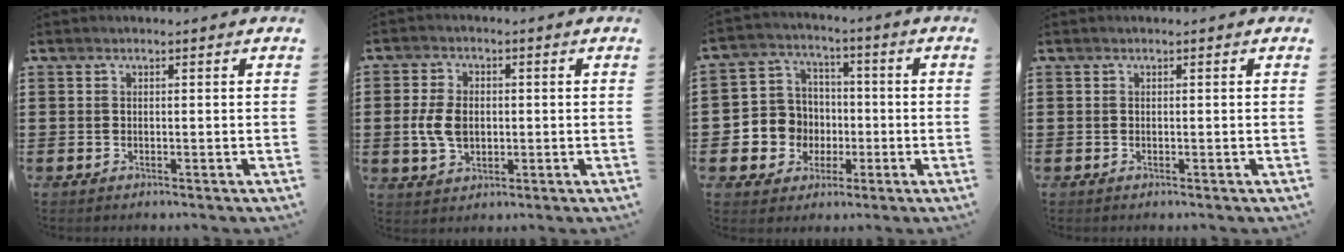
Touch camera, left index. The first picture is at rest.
{"total": 5.7, "force": [-0.1, 3.8, 4.2], "torque": [-0.105, 0.003, -0.008]}
{"total": 7.7, "force": [-0.9, 7.6, 1.2], "torque": [-0.066, 0.007, -0.012]}
{"total": 0.0}